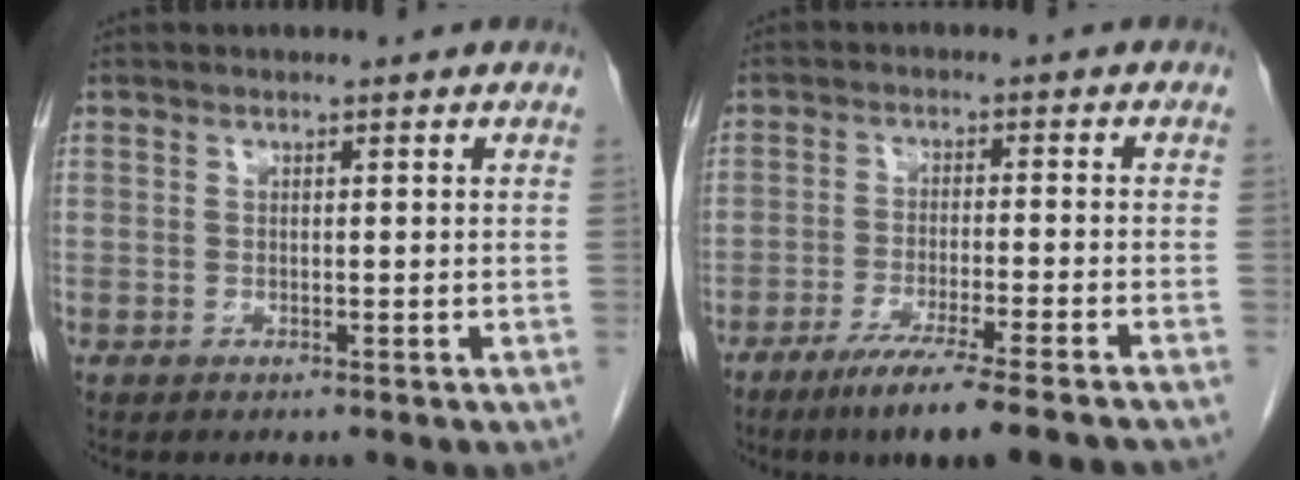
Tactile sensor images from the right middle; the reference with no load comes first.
{"total": 10.8, "force": [-8.3, -0.5, 6.9], "torque": [-0.103, -0.029, -0.128]}